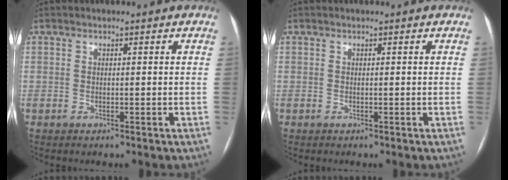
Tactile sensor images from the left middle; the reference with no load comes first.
{"total": 0.0}